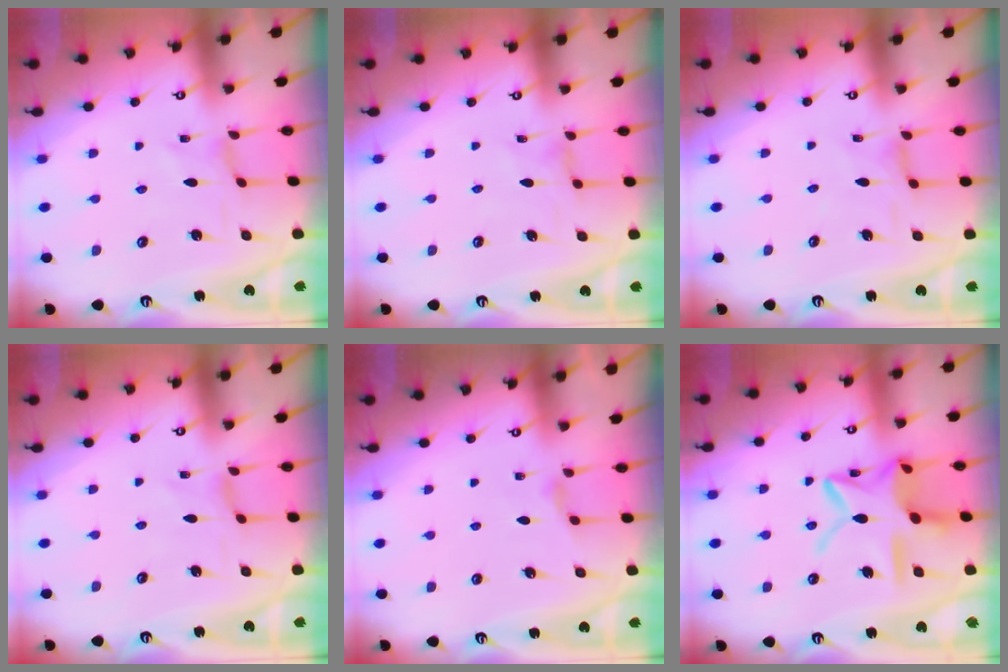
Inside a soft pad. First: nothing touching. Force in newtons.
{"total": 0.9, "press": 0.9, "slide": 0.3}
{"total": 1.7, "press": 1.6, "slide": 0.4}
{"total": 0.0}
{"total": 3.6, "press": 3.6, "slide": 0.6}
{"total": 16.6, "press": 16.6, "slide": 1.2}